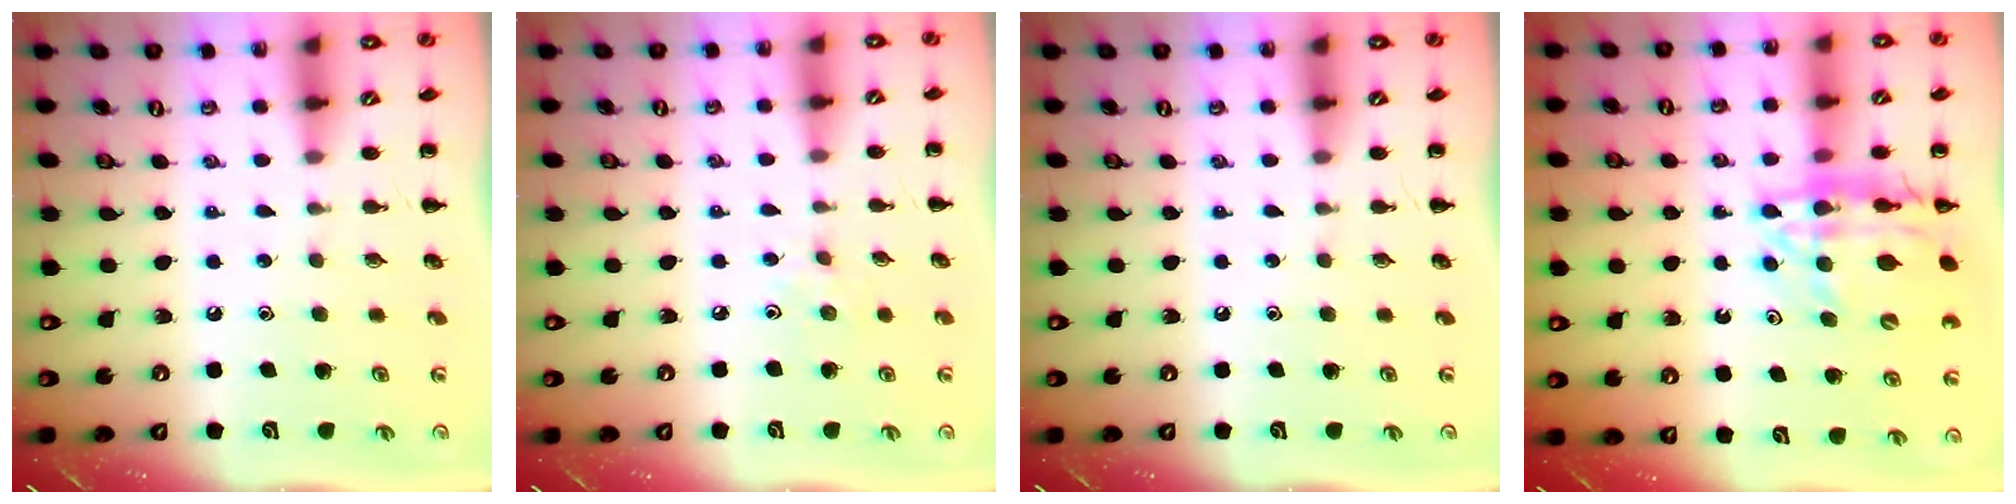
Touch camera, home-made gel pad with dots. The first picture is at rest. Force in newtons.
{"total": 3.1, "press": 2.8, "slide": 1.2}
{"total": 0.0}
{"total": 16.8, "press": 16.3, "slide": 4.0}